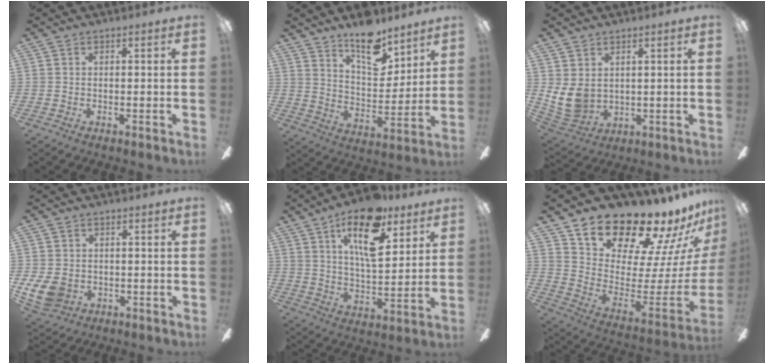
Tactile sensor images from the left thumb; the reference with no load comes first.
{"total": 14.3, "force": [11.0, 5.7, 7.1], "torque": [-0.099, -0.077, 0.193]}
{"total": 8.3, "force": [1.9, 6.4, 5.0], "torque": [-0.127, -0.014, 0.038]}
{"total": 7.2, "force": [-1.5, 5.9, 3.8], "torque": [-0.090, 0.005, -0.025]}
{"total": 17.3, "force": [9.9, 7.5, 12.0], "torque": [-0.190, -0.037, 0.165]}
{"total": 16.0, "force": [15.1, 3.7, 3.9], "torque": [-0.061, -0.157, 0.261]}